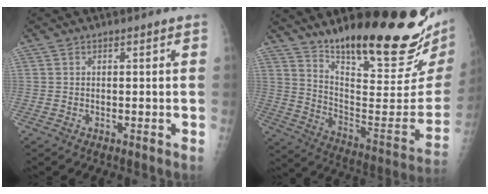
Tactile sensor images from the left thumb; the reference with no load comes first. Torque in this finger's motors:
{"motor_torque": [0.76, 0.64, 1.42, -1.35, 0.13]}